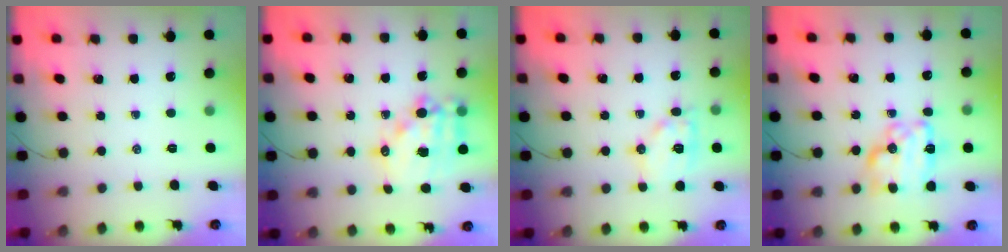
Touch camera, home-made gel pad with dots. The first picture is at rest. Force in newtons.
{"total": 15.4, "press": 15.1, "slide": 3.4}
{"total": 10.8, "press": 10.7, "slide": 0.9}
{"total": 14.2, "press": 14.2, "slide": 0.4}